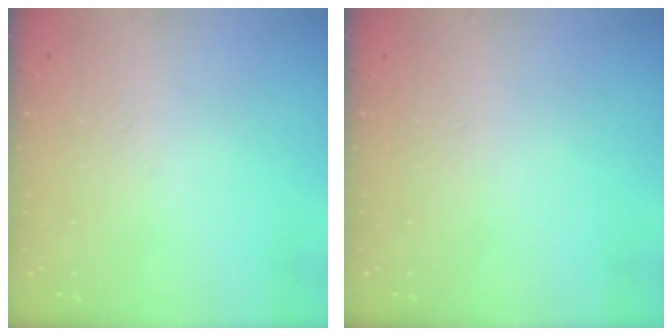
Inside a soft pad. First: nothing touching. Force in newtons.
{"total": 0.0}